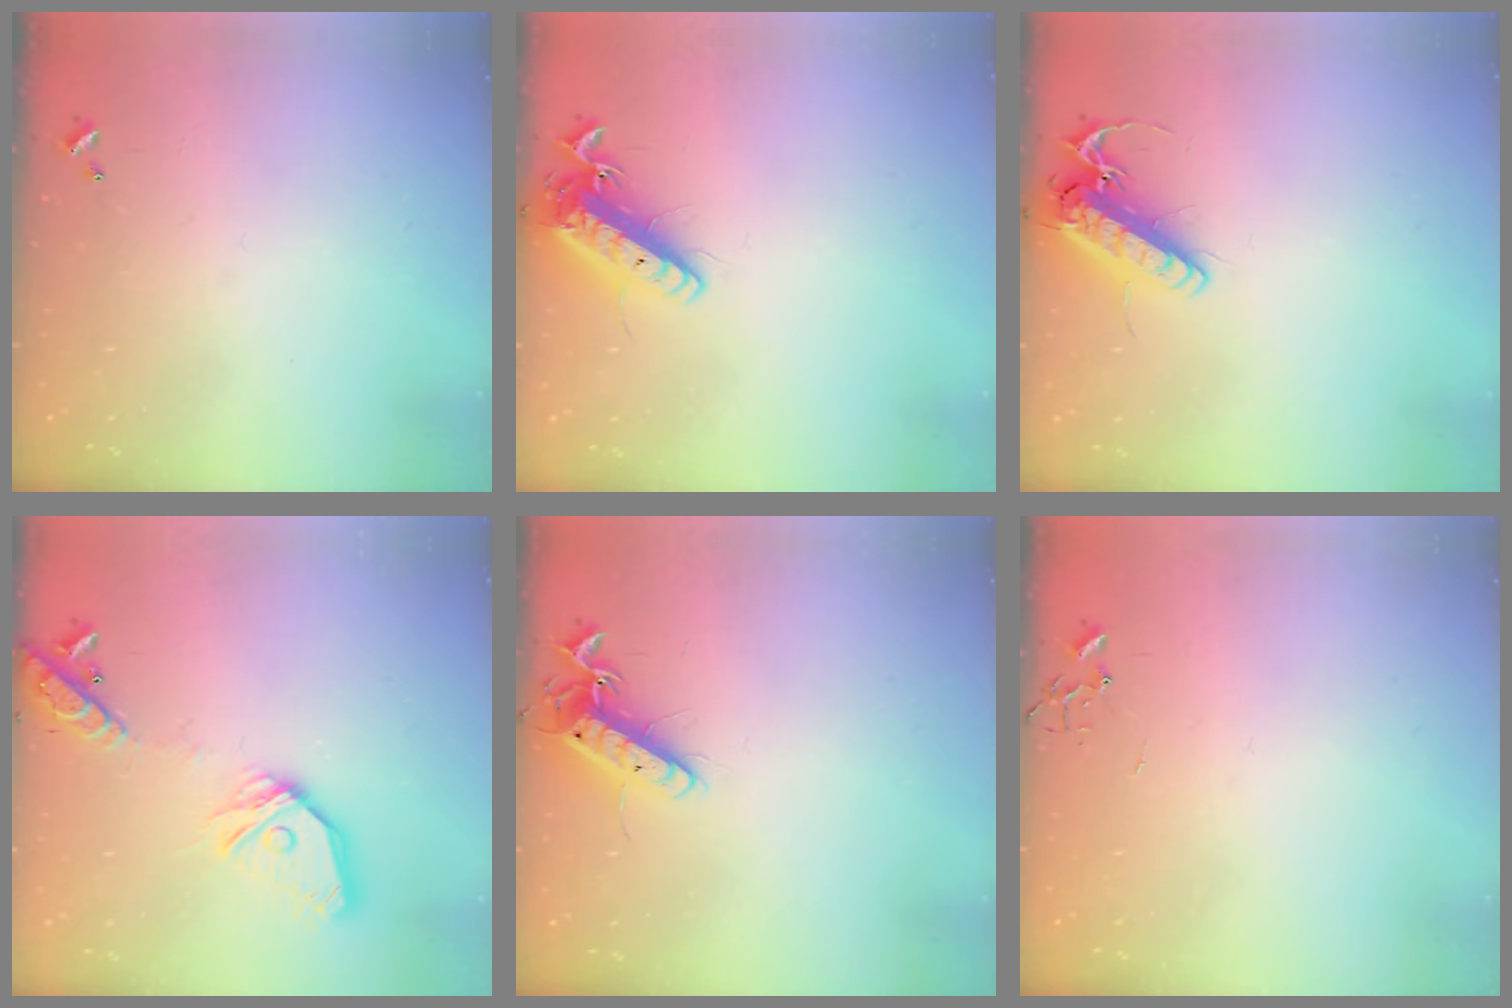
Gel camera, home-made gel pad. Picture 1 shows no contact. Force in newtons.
{"total": 14.1, "press": 13.9, "slide": 2.4}
{"total": 14.6, "press": 14.4, "slide": 2.6}
{"total": 17.7, "press": 17.5, "slide": 2.5}
{"total": 12.4, "press": 12.4, "slide": 1.1}
{"total": 0.0}